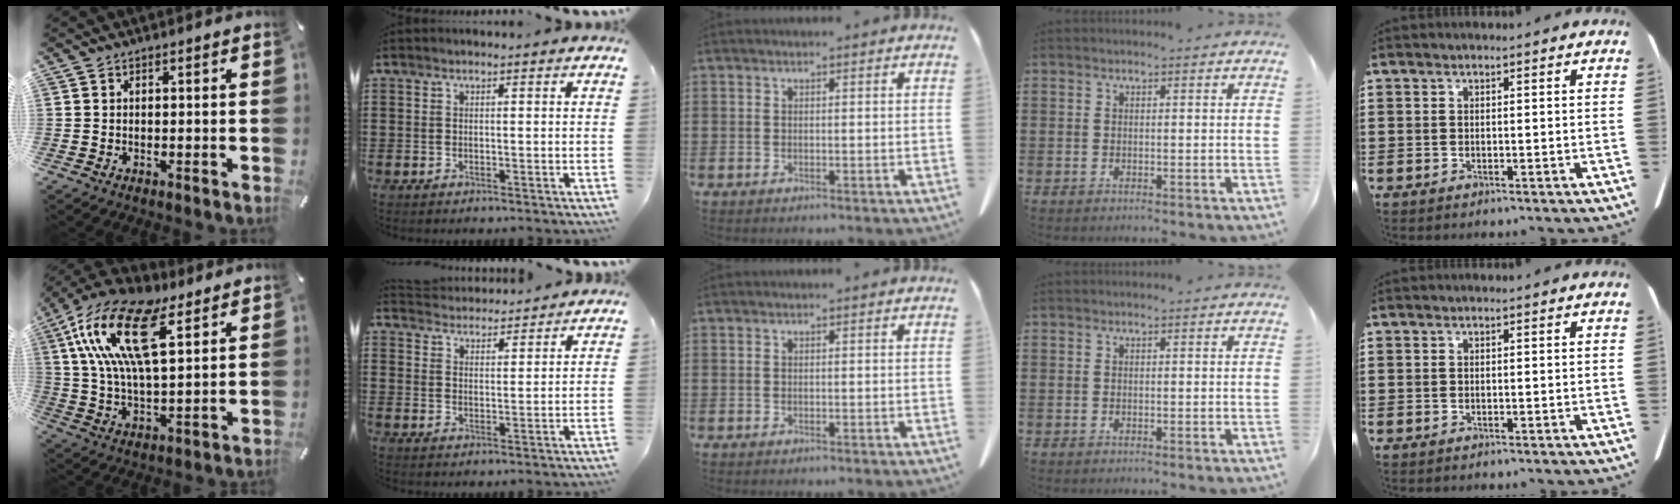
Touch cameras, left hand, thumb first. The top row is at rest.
{"thumb": {"total": 20.5, "force": [10.3, 8.8, 15.3], "torque": [-0.334, -0.025, 0.175]}, "index": {"total": 3.8, "force": [3.8, 0.3, -0.2], "torque": [-0.011, -0.019, 0.070]}}